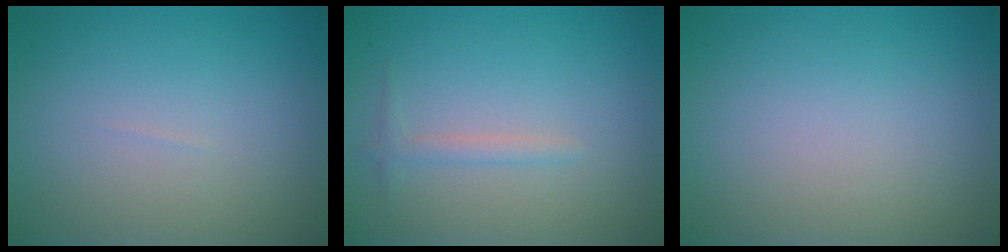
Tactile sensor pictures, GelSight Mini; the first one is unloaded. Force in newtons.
{"total": 1.1, "press": 1.1, "slide": 0.1}
{"total": 0.0}